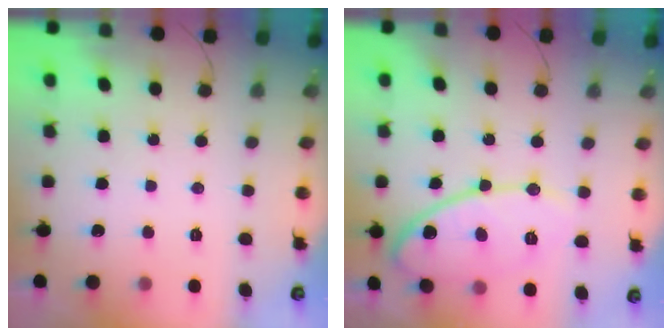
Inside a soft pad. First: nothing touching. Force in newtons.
{"total": 13.1, "press": 13.0, "slide": 0.8}